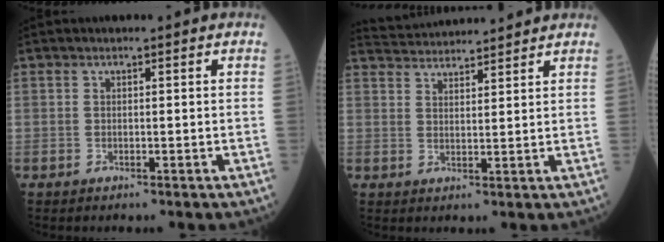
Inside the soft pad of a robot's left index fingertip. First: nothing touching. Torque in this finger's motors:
{"motor_torque": [0.92, -1.18, 0.04, 0.00]}